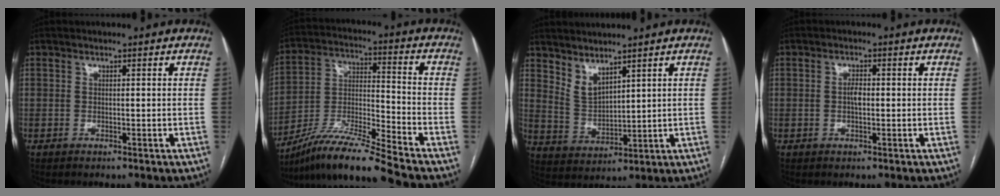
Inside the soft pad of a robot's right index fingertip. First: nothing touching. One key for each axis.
{"total": 14.1, "fx": -12.2, "fy": -1.4, "fz": 6.9, "tx": -0.135, "ty": -0.005, "tz": -0.226}
{"total": 5.1, "fx": 4.3, "fy": 1.5, "fz": 2.4, "tx": -0.056, "ty": -0.006, "tz": 0.100}
{"total": 1.9, "fx": -0.1, "fy": 0.8, "fz": 1.7, "tx": -0.032, "ty": 0.004, "tz": -0.002}